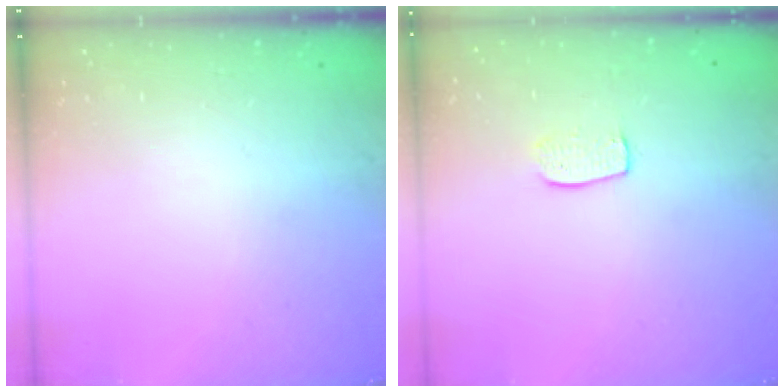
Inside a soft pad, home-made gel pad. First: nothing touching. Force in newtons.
{"total": 6.6, "press": 6.6, "slide": 0.2}